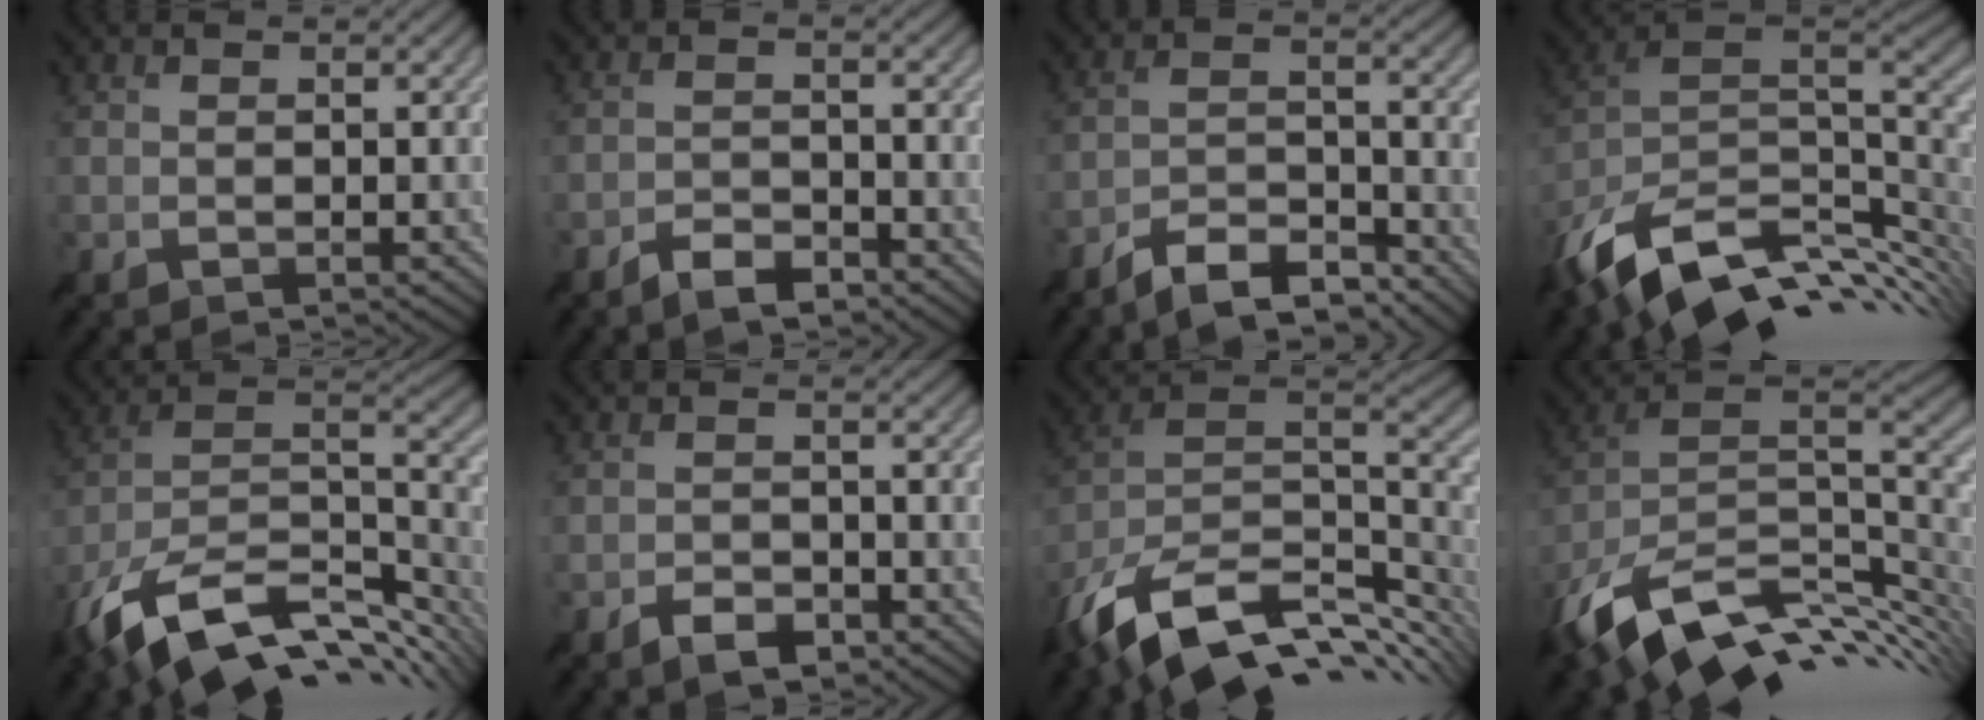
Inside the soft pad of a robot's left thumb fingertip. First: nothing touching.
{"total": 3.7, "force": [-3.2, 0.9, 1.5], "torque": [-0.032, 0.001, -0.062]}
{"total": 7.8, "force": [-6.7, 2.0, 3.5], "torque": [-0.059, 0.002, -0.129]}
{"total": 15.3, "force": [-6.1, 8.6, 11.1], "torque": [-0.245, -0.020, -0.101]}
{"total": 16.9, "force": [-9.4, 8.6, 11.1], "torque": [-0.264, -0.028, -0.150]}
{"total": 3.0, "force": [-2.4, 1.3, 1.4], "torque": [-0.023, -0.001, -0.043]}
{"total": 16.0, "force": [-7.9, 8.5, 11.0], "torque": [-0.255, -0.020, -0.131]}
{"total": 15.7, "force": [-6.0, 8.6, 11.7], "torque": [-0.242, -0.014, -0.102]}